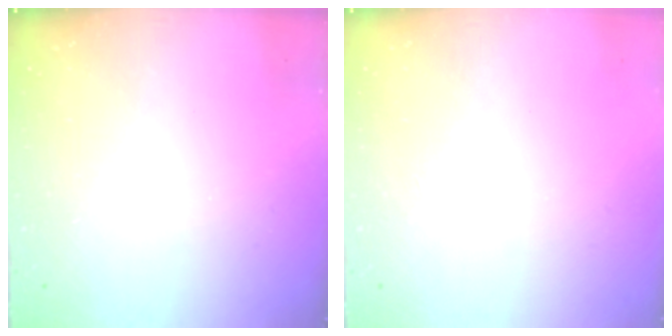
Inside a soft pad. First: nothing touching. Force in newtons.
{"total": 0.0}